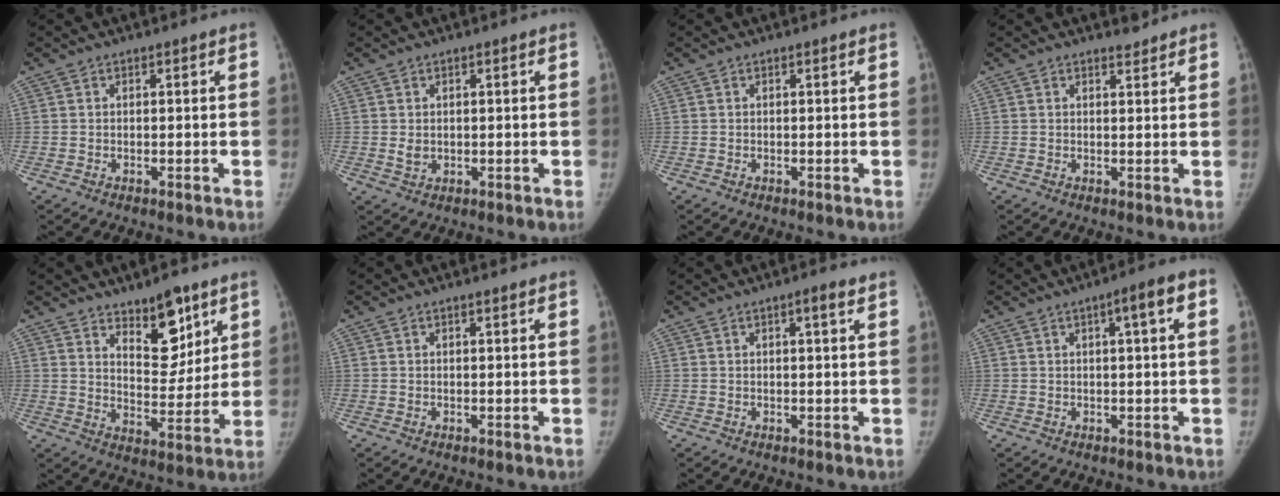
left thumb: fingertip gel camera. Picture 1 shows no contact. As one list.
[{"total": 2.0, "force": [0.1, 1.6, 1.2], "torque": [-0.015, -0.002, 0.008]}, {"total": 0.0}, {"total": 1.5, "force": [1.5, 0.4, 0.2], "torque": [0.002, -0.014, 0.021]}, {"total": 11.1, "force": [7.1, 5.3, 6.6], "torque": [-0.060, -0.054, 0.118]}, {"total": 0.7, "force": [0.6, 0.0, 0.5], "torque": [-0.009, -0.001, 0.010]}, {"total": 2.1, "force": [1.1, 0.2, 1.8], "torque": [-0.031, -0.004, 0.016]}, {"total": 5.0, "force": [1.5, 0.5, 4.8], "torque": [-0.070, 0.011, 0.018]}]